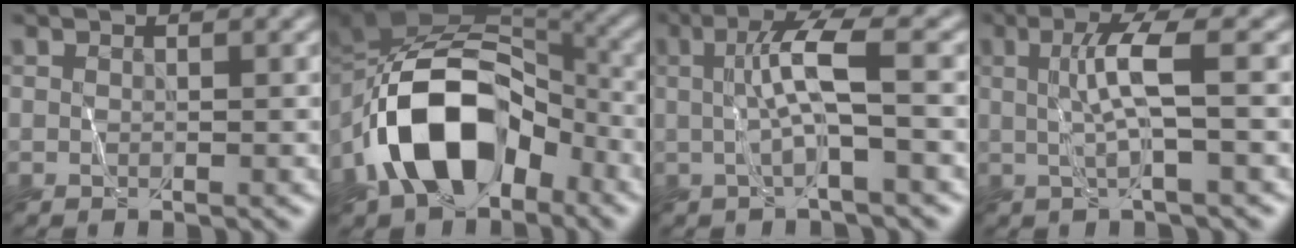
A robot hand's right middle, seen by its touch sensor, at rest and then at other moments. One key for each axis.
{"total": 12.6, "fx": -5.5, "fy": 7.7, "fz": 8.3, "tx": -0.137, "ty": 0.015, "tz": -0.103}
{"total": 4.0, "fx": -0.1, "fy": 0.5, "fz": 4.0, "tx": -0.078, "ty": 0.009, "tz": 0.006}
{"total": 3.3, "fx": 0.0, "fy": 0.3, "fz": 3.3, "tx": -0.071, "ty": 0.004, "tz": 0.009}